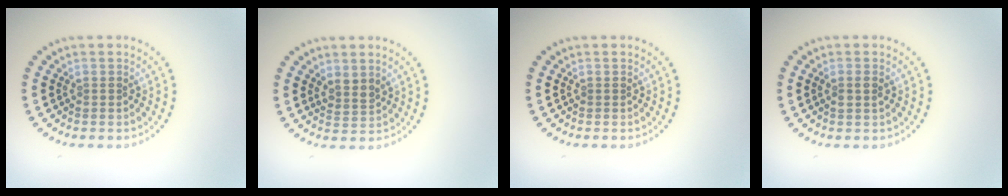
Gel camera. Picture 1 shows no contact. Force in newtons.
{"total": 1.6, "press": 1.3, "slide": 0.9}
{"total": 0.0}
{"total": 1.1, "press": 1.0, "slide": 0.3}